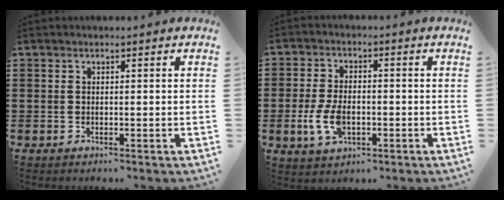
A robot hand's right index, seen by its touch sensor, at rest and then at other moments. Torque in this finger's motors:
{"motor_torque": [2.14, 0.00, 1.05, -0.21]}